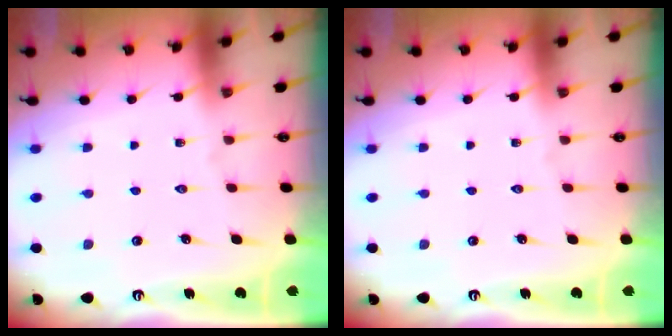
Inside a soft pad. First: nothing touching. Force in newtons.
{"total": 0.0}